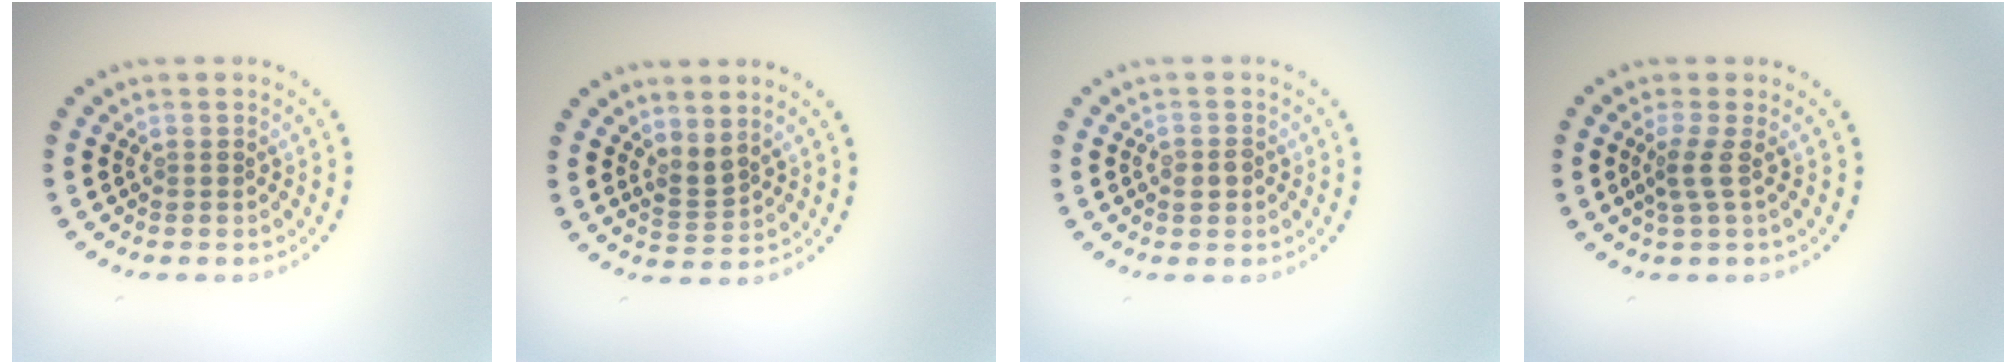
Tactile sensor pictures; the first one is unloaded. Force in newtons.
{"total": 1.7, "press": 1.3, "slide": 1.2}
{"total": 1.6, "press": 1.4, "slide": 0.7}
{"total": 1.9, "press": 1.3, "slide": 1.5}